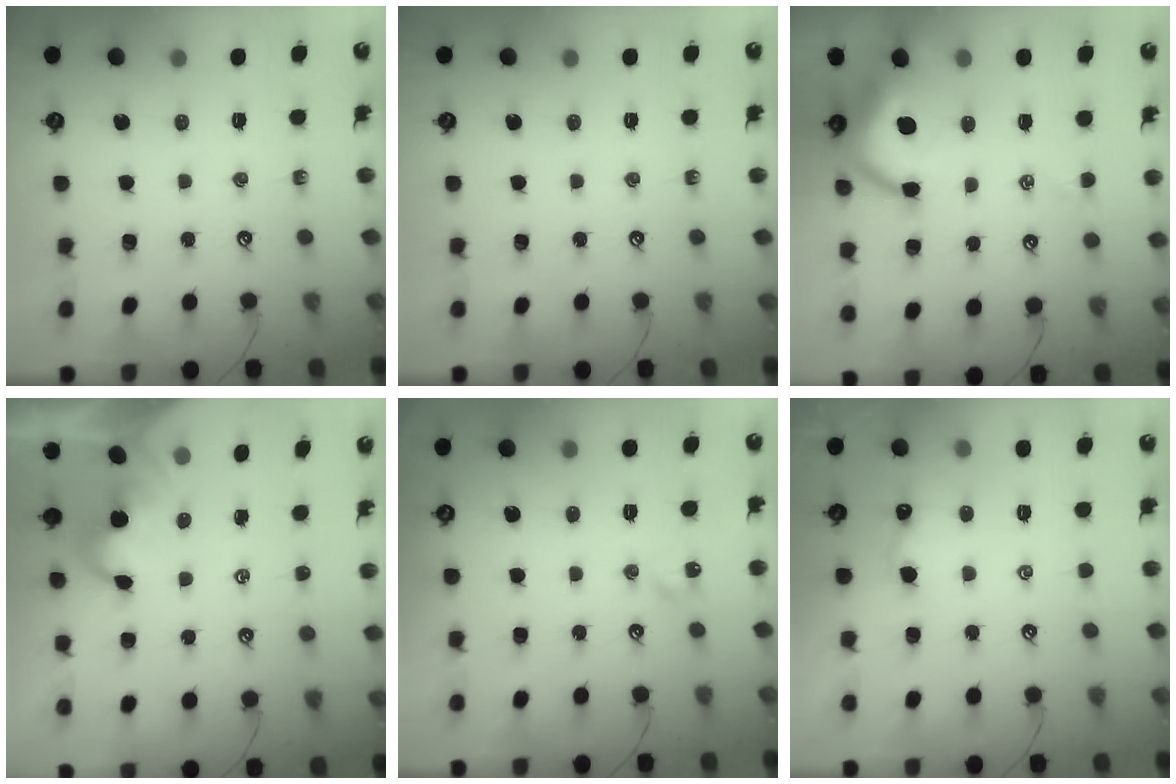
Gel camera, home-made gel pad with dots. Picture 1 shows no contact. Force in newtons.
{"total": 0.0}
{"total": 7.9, "press": 7.8, "slide": 1.4}
{"total": 2.2, "press": 2.2, "slide": 0.4}
{"total": 6.3, "press": 6.2, "slide": 0.8}
{"total": 1.7, "press": 1.7, "slide": 0.3}